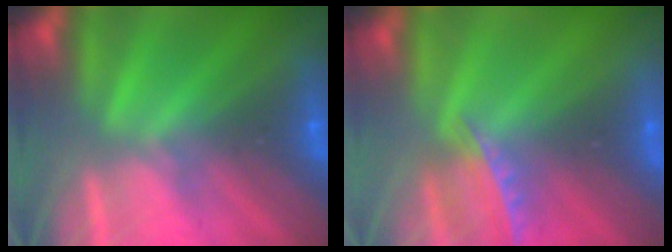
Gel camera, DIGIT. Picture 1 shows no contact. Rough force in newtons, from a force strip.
{"total": 5.8}